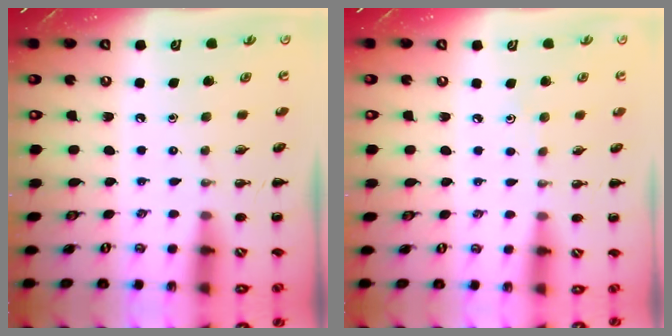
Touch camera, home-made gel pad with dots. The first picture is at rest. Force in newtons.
{"total": 2.6, "press": 2.5, "slide": 0.8}